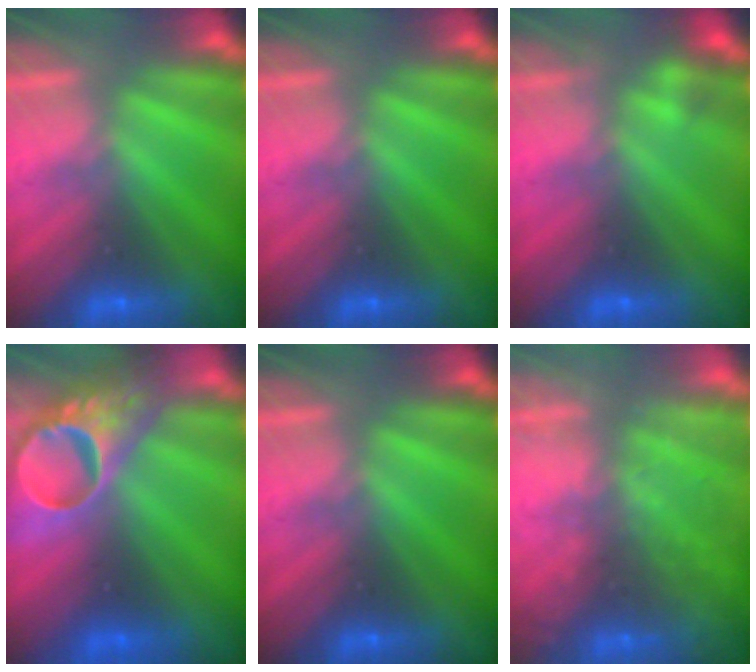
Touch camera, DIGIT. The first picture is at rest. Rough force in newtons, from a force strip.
{"total": 0.0}
{"total": 2.1}
{"total": 7.2}
{"total": 0.0}
{"total": 5.9}